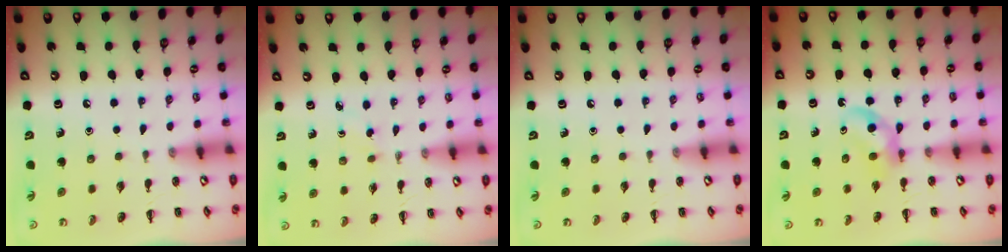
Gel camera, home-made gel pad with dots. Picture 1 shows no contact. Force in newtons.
{"total": 1.3, "press": 1.2, "slide": 0.6}
{"total": 0.0}
{"total": 4.2, "press": 4.0, "slide": 1.2}